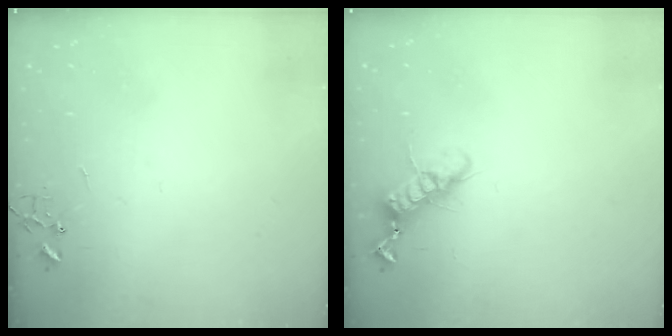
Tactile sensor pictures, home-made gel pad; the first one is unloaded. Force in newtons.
{"total": 11.7, "press": 11.6, "slide": 1.2}